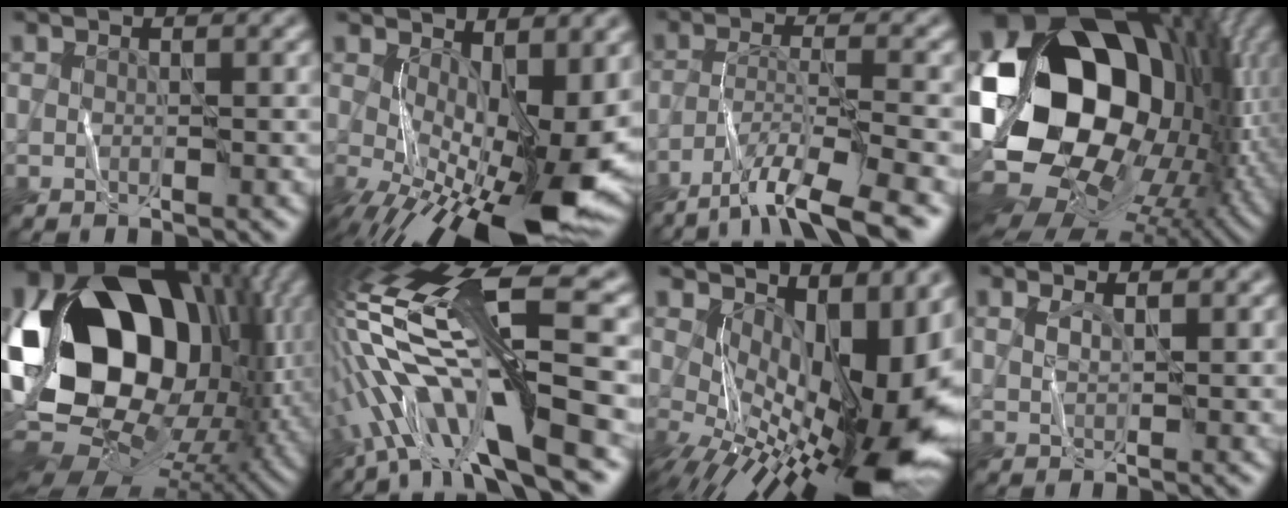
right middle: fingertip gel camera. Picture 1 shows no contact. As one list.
[{"total": 14.5, "force": [-2.3, 5.2, 13.3], "torque": [-0.188, -0.015, -0.008]}, {"total": 8.2, "force": [-6.3, 1.0, 5.1], "torque": [-0.085, 0.009, -0.099]}, {"total": 22.0, "force": [-0.9, 16.2, 14.9], "torque": [-0.271, -0.012, -0.026]}, {"total": 20.4, "force": [1.2, 14.4, 14.4], "torque": [-0.283, -0.025, 0.064]}, {"total": 14.2, "force": [-2.3, 3.1, 13.7], "torque": [-0.273, 0.039, -0.024]}, {"total": 13.6, "force": [0.0, 5.9, 12.2], "torque": [-0.155, -0.010, 0.020]}, {"total": 1.0, "force": [0.6, 0.0, 0.9], "torque": [-0.022, 0.004, 0.019]}]